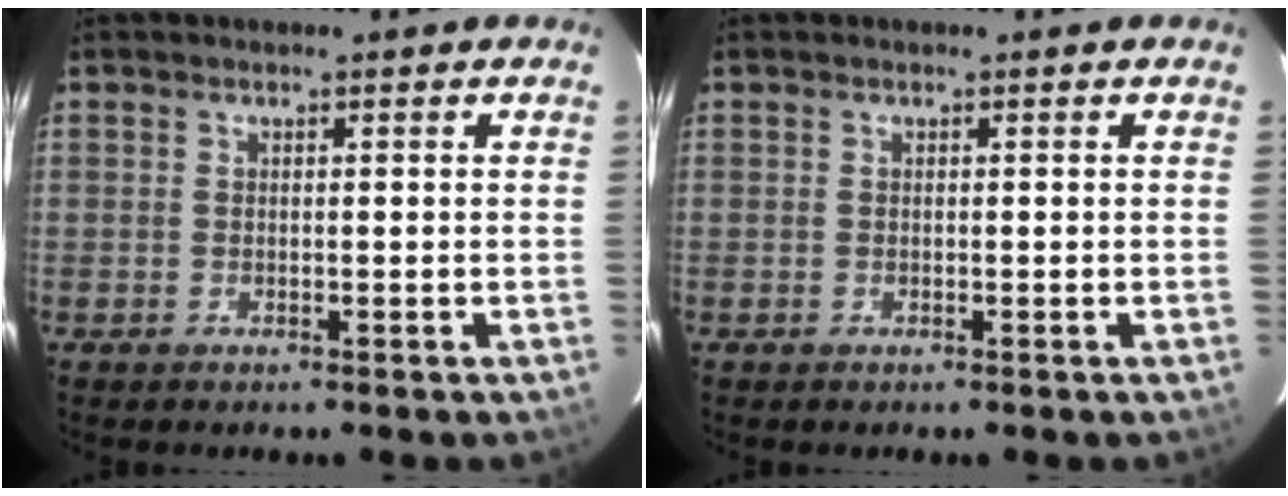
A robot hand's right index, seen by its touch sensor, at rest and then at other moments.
{"total": 0.0}